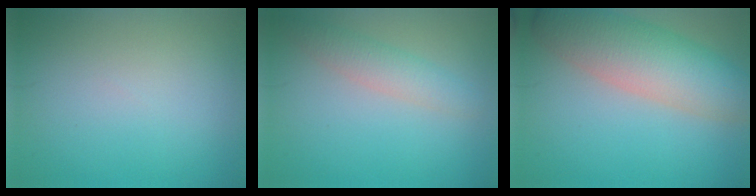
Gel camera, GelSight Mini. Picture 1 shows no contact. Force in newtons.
{"total": 2.7, "press": 2.6, "slide": 0.2}
{"total": 8.2, "press": 8.2, "slide": 0.6}